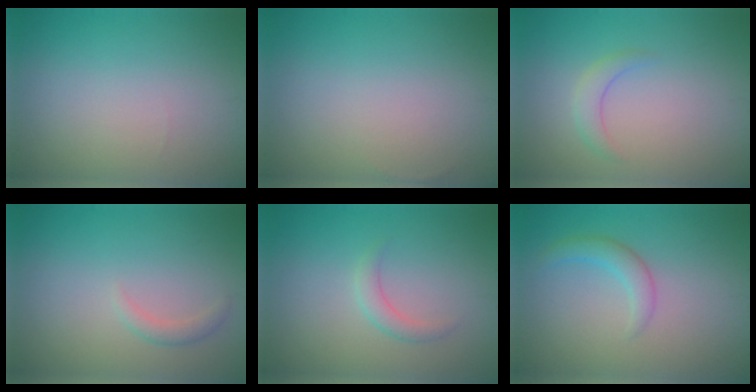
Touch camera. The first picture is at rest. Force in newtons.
{"total": 0.0}
{"total": 1.7, "press": 1.6, "slide": 0.2}
{"total": 1.1, "press": 1.1, "slide": 0.1}
{"total": 1.5, "press": 1.5, "slide": 0.0}
{"total": 2.0, "press": 2.0, "slide": 0.1}